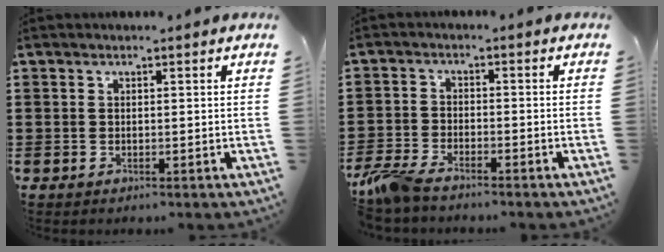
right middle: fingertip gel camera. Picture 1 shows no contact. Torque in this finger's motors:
{"motor_torque": [2.14, 0.00, 0.35, 0.16]}